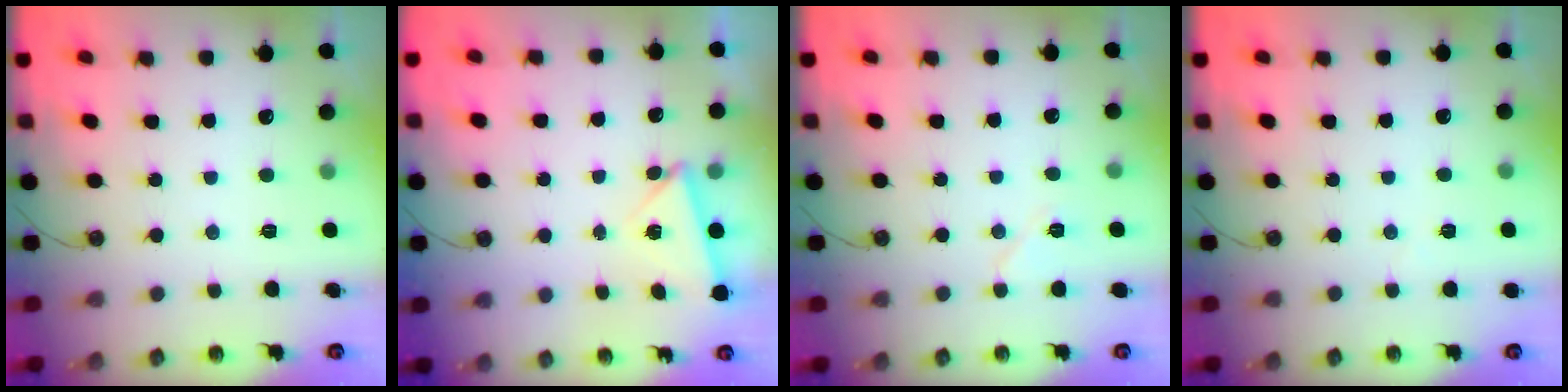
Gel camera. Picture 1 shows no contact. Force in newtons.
{"total": 3.6, "press": 3.1, "slide": 1.9}
{"total": 5.2, "press": 4.8, "slide": 2.1}
{"total": 9.9, "press": 1.4, "slide": 9.8}